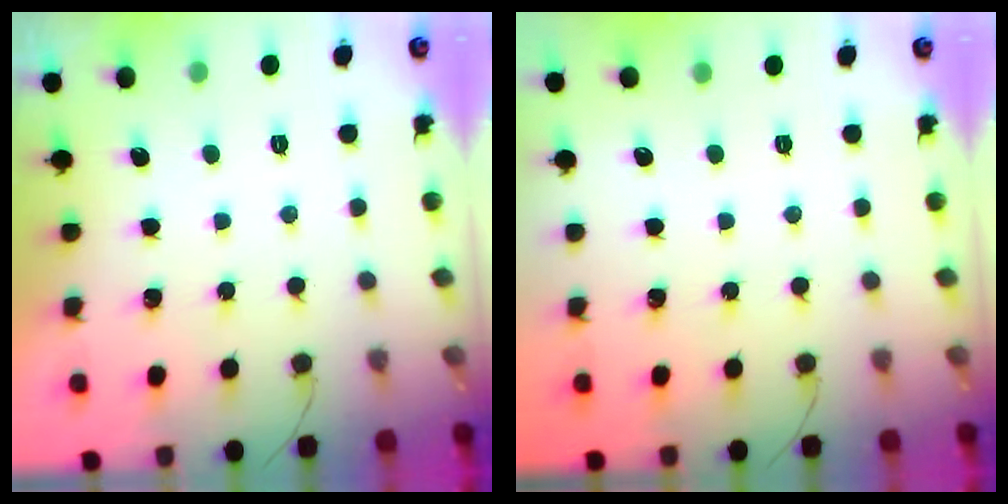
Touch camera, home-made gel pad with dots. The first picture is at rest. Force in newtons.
{"total": 0.0}